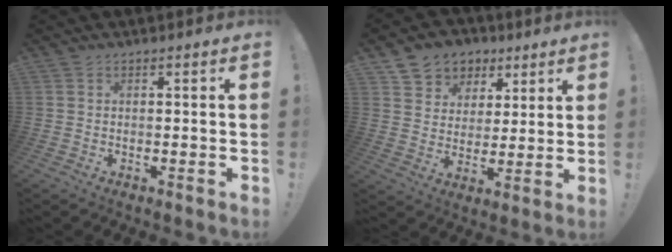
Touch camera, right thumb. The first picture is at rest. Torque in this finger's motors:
{"motor_torque": [0.46, 0.47, 0.00, 0.00, 0.00]}